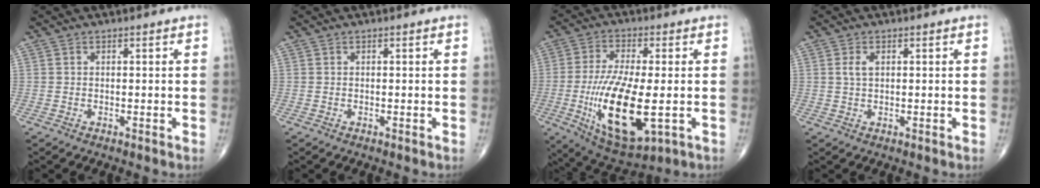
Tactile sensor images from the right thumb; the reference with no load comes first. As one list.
[{"total": 0.0}, {"total": 17.4, "force": [-3.3, 6.3, 15.9], "torque": [-0.302, -0.017, -0.044]}, {"total": 2.1, "force": [0.6, 1.1, 1.7], "torque": [-0.037, 0.004, 0.012]}]